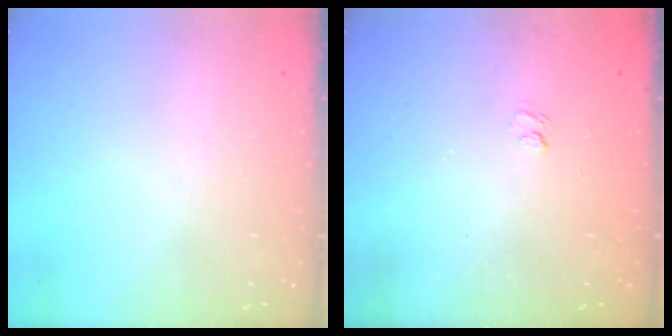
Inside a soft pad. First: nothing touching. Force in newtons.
{"total": 1.6, "press": 1.0, "slide": 1.2}